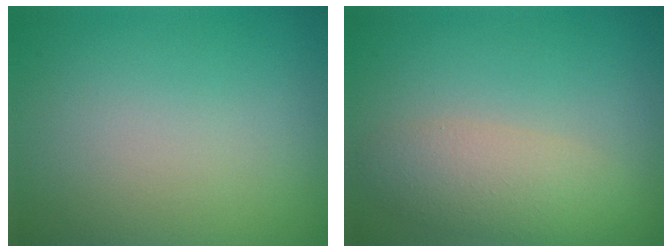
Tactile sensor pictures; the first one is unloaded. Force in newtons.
{"total": 3.6, "press": 3.6, "slide": 0.2}